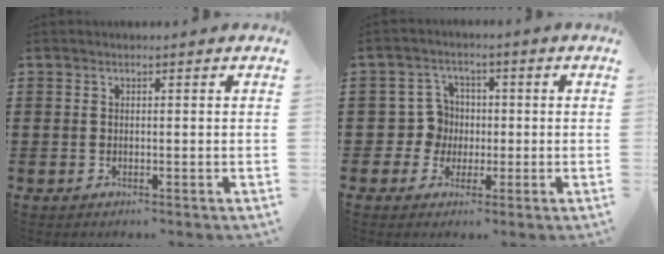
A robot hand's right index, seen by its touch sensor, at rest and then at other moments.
{"total": 5.2, "force": [-0.2, 4.9, 1.8], "torque": [-0.054, 0.015, -0.002]}